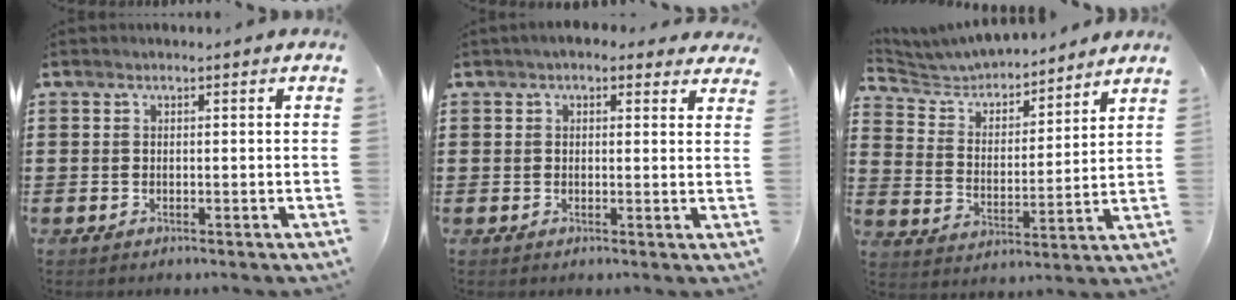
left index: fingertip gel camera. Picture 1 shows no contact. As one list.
[{"total": 2.6, "force": [2.0, 1.3, 1.2], "torque": [-0.030, 0.004, 0.035]}, {"total": 5.4, "force": [5.4, 0.6, 0.7], "torque": [-0.044, -0.037, 0.088]}]